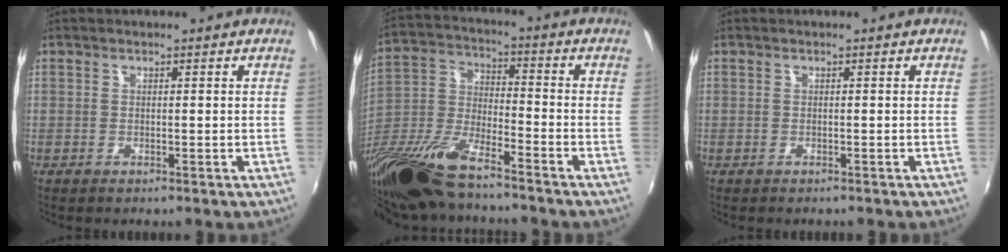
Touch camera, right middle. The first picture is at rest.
{"total": 19.7, "force": [-14.5, 5.3, 12.3], "torque": [-0.267, -0.043, -0.281]}
{"total": 0.6, "force": [-0.5, 0.2, 0.2], "torque": [-0.004, -0.002, -0.007]}